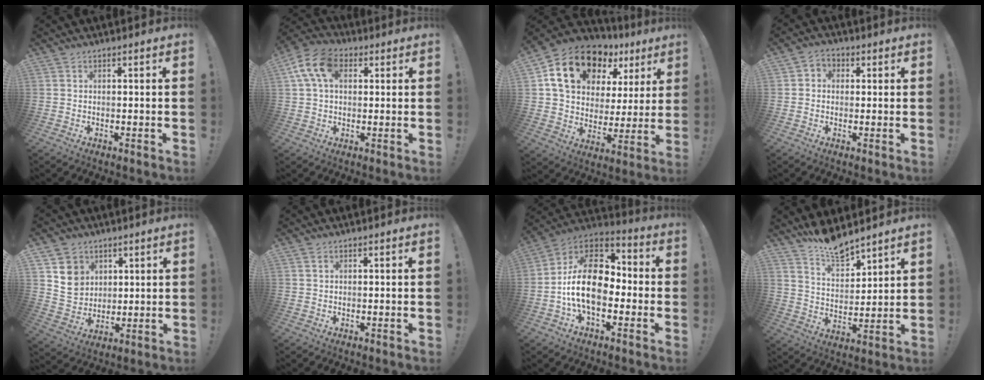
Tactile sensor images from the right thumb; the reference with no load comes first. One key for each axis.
{"total": 12.3, "fx": 3.7, "fy": 7.9, "fz": 8.7, "tx": -0.169, "ty": 0.008, "tz": 0.073}
{"total": 18.5, "fx": 10.5, "fy": 11.5, "fz": 9.9, "tx": -0.164, "ty": -0.047, "tz": 0.199}
{"total": 2.7, "fx": -0.9, "fy": 2.2, "fz": 1.2, "tx": -0.022, "ty": 0.013, "tz": -0.016}
{"total": 8.9, "fx": 4.6, "fy": 7.4, "fz": 1.7, "tx": -0.020, "ty": -0.034, "tz": 0.095}
{"total": 0.8, "fx": 0.5, "fy": 0.4, "fz": 0.3, "tx": -0.008, "ty": 0.003, "tz": 0.010}
{"total": 19.5, "fx": -1.9, "fy": 12.1, "fz": 15.1, "tx": -0.267, "ty": 0.022, "tz": -0.021}
{"total": 10.0, "fx": 9.3, "fy": 2.5, "fz": 2.7, "tx": -0.052, "ty": -0.075, "tz": 0.174}